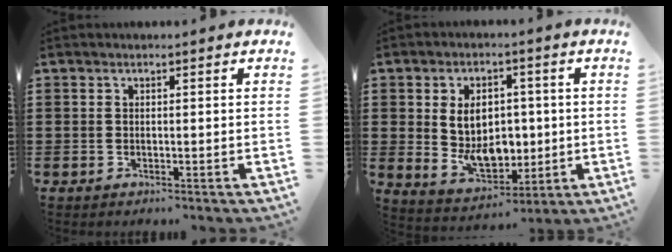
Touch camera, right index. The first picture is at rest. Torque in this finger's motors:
{"motor_torque": [2.14, 0.00, 0.61, 0.21]}